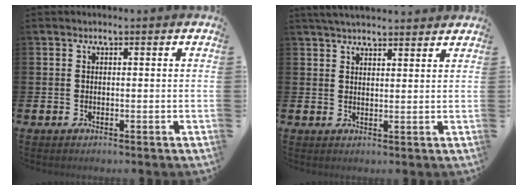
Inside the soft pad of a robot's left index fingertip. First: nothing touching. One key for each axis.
{"total": 3.5, "fx": 3.4, "fy": 0.4, "fz": 0.6, "tx": -0.015, "ty": -0.011, "tz": 0.063}